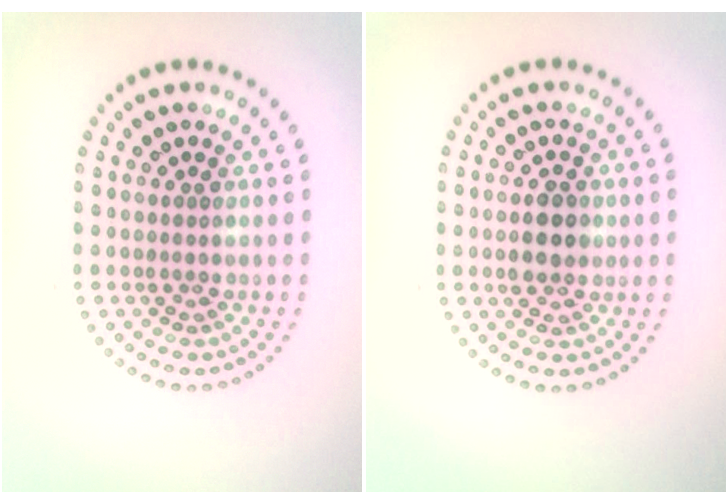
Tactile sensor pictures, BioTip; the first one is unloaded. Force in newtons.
{"total": 2.9, "press": 2.9, "slide": 0.1}